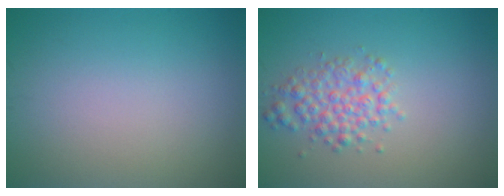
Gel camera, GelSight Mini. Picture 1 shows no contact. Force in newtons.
{"total": 3.0, "press": 3.0, "slide": 0.1}